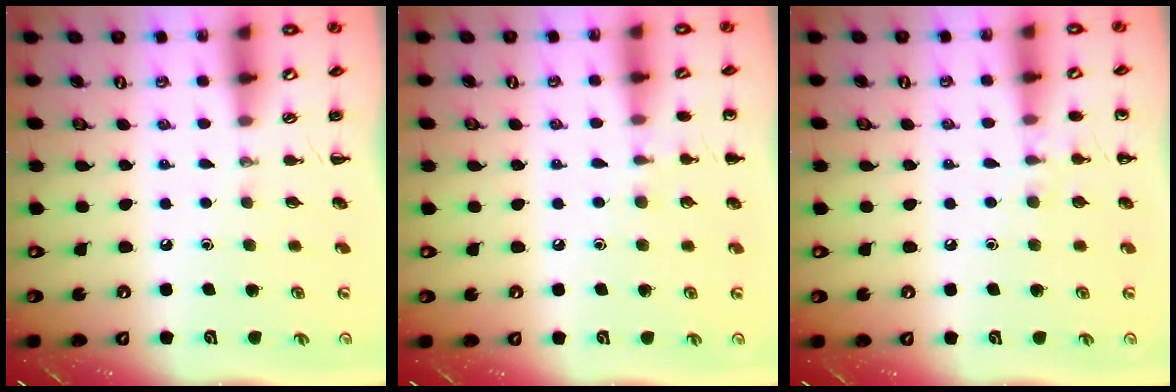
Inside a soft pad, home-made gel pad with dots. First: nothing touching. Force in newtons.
{"total": 5.9, "press": 5.7, "slide": 1.7}
{"total": 5.5, "press": 5.3, "slide": 1.5}